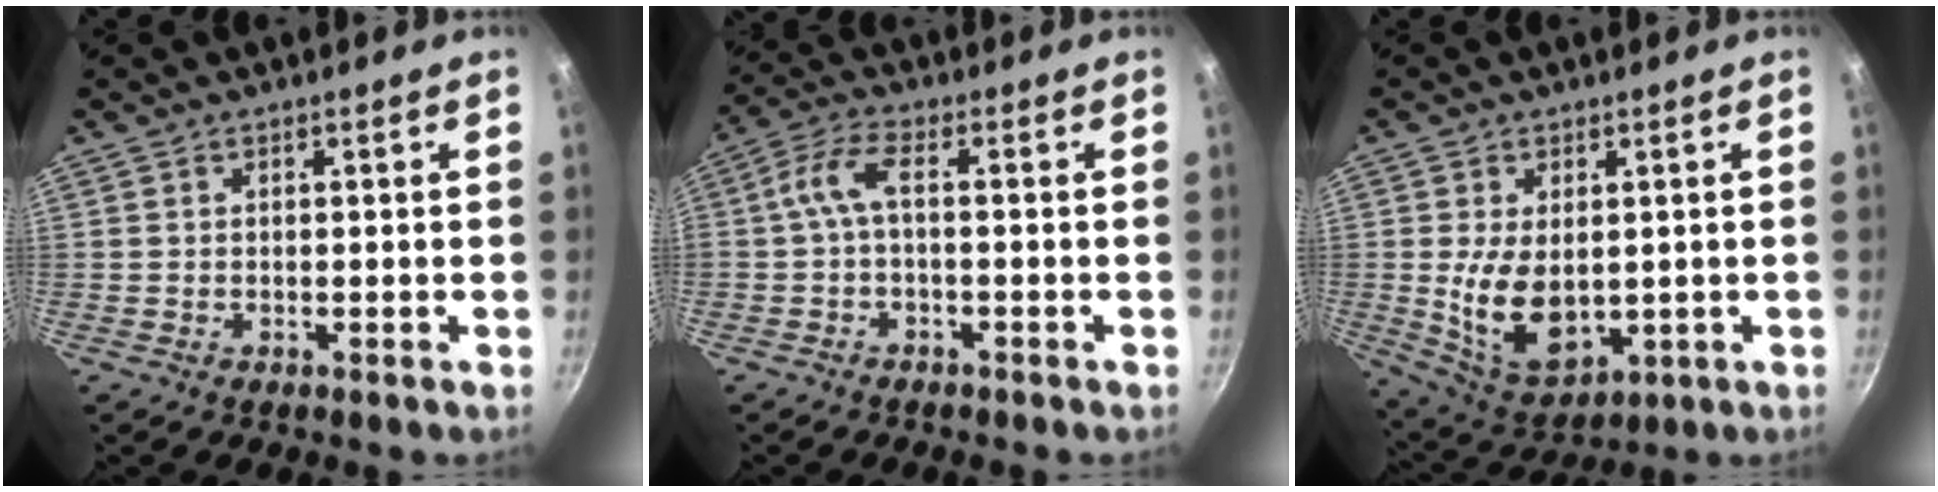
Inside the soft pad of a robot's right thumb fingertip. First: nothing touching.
{"total": 4.9, "force": [-1.1, 1.6, 4.5], "torque": [-0.114, 0.021, -0.028]}
{"total": 11.7, "force": [0.2, 7.1, 9.2], "torque": [-0.152, -0.019, 0.027]}